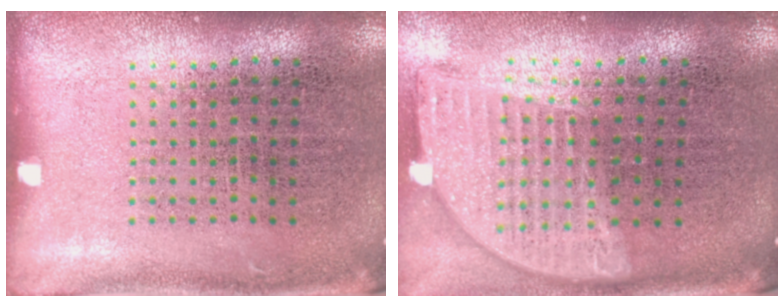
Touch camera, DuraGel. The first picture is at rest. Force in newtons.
{"total": 2.0, "press": 1.6, "slide": 1.2}